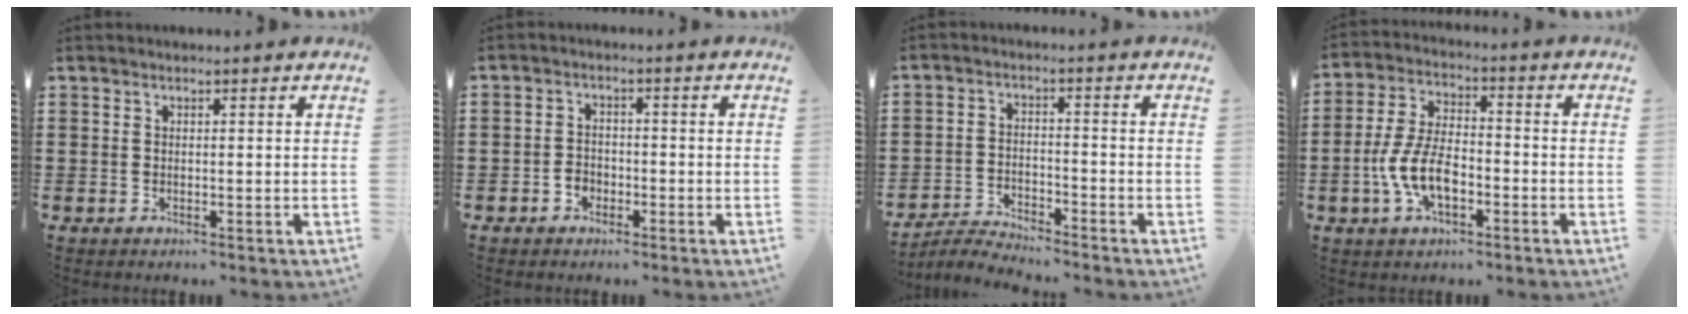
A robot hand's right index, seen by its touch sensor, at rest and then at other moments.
{"total": 2.2, "force": [-1.3, 1.6, 0.6], "torque": [-0.018, 0.000, -0.029]}
{"total": 4.0, "force": [-4.0, 0.1, 0.2], "torque": [-0.014, 0.001, -0.086]}
{"total": 8.2, "force": [-2.8, 3.9, 6.6], "torque": [-0.152, -0.002, -0.058]}